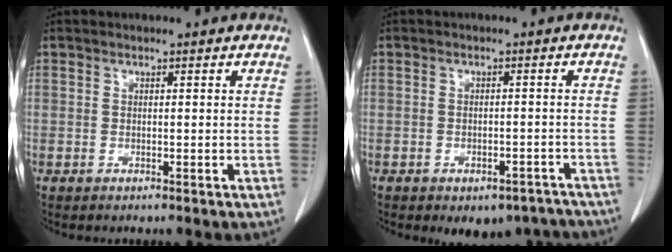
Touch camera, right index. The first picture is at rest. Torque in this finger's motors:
{"motor_torque": [1.24, -0.90, 0.25, 0.05]}